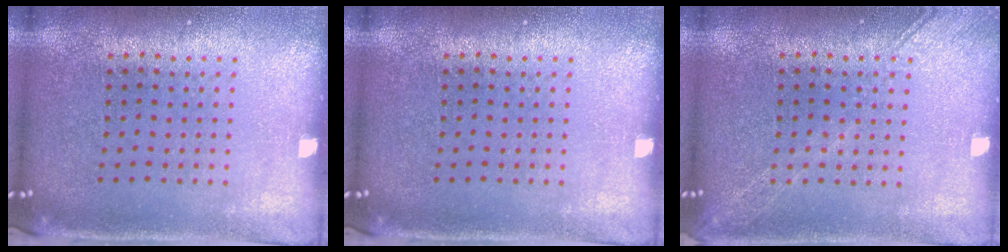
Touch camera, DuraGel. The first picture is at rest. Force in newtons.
{"total": 0.0}
{"total": 2.4, "press": 2.3, "slide": 0.4}